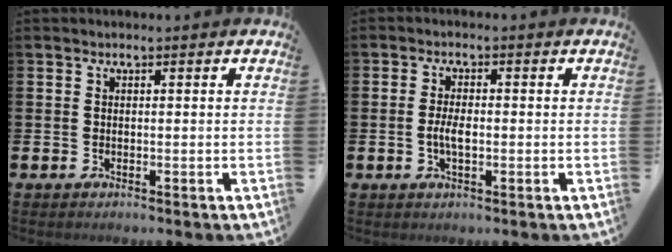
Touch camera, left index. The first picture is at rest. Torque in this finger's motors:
{"motor_torque": [0.64, 0.22, 0.12, 0.12]}